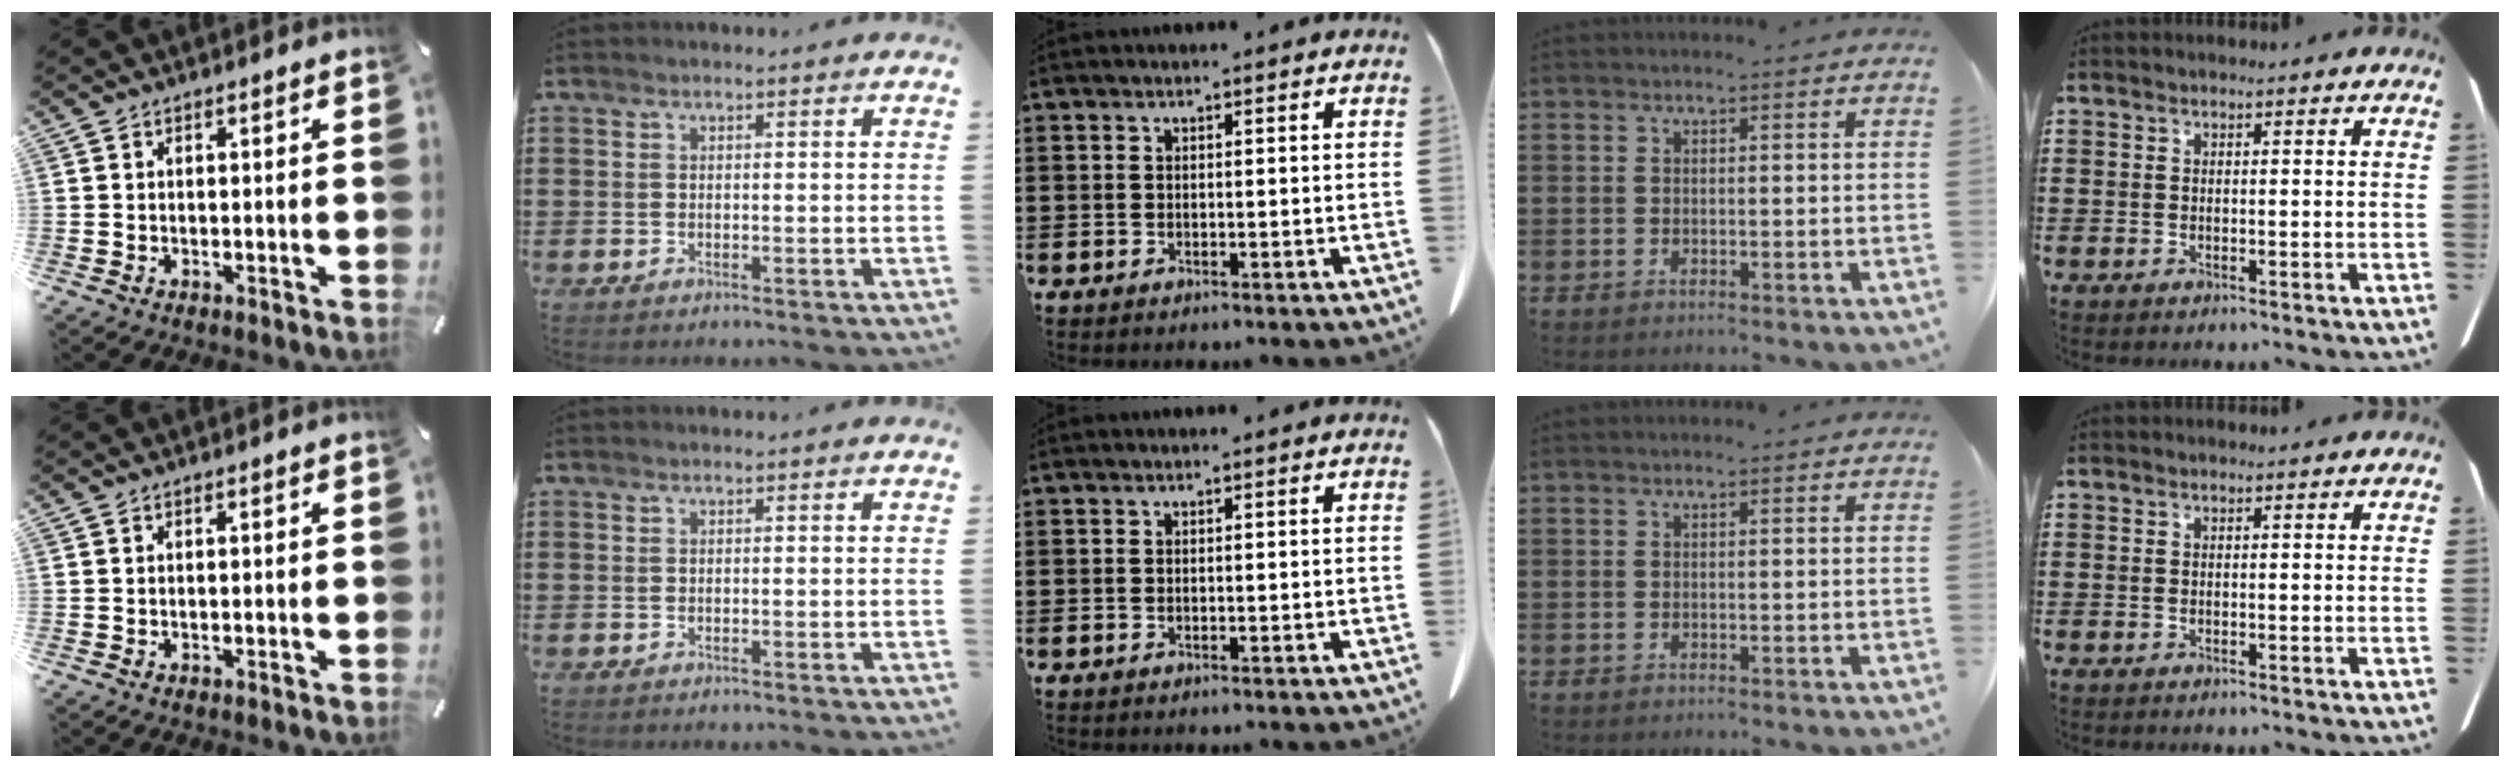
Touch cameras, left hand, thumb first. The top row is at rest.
{}